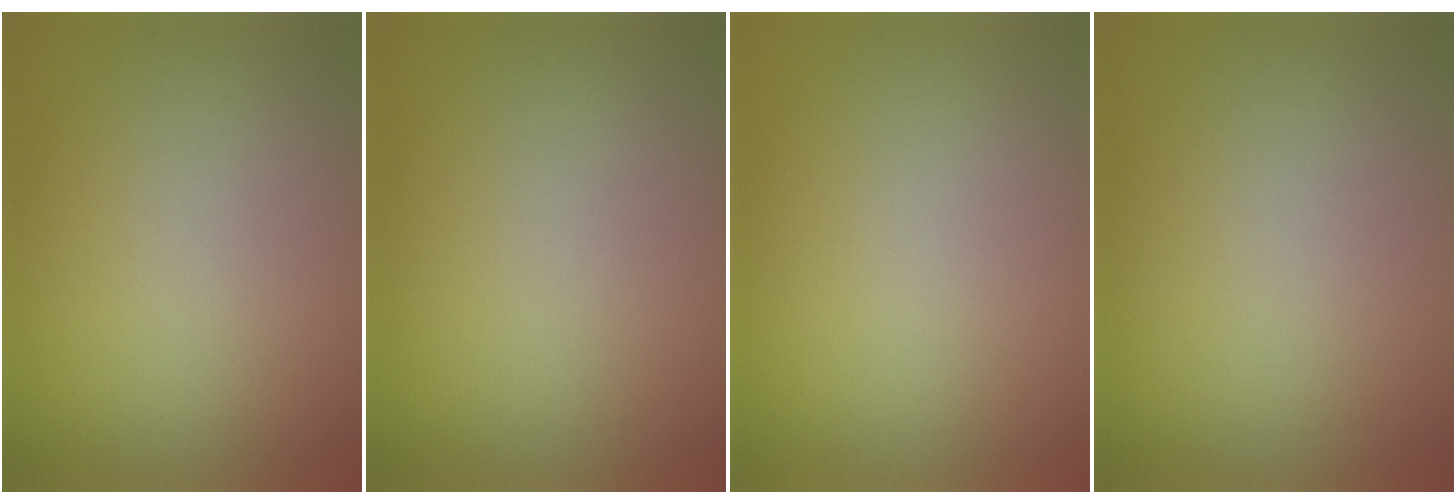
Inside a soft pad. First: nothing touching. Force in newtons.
{"total": 0.0}
{"total": 0.0}
{"total": 0.0}